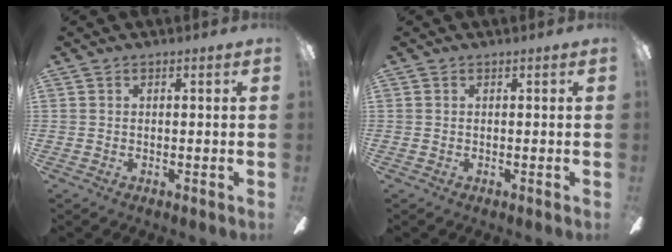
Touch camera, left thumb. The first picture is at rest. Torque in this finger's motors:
{"motor_torque": [0.00, 0.00, 0.14, 0.00, 0.00]}